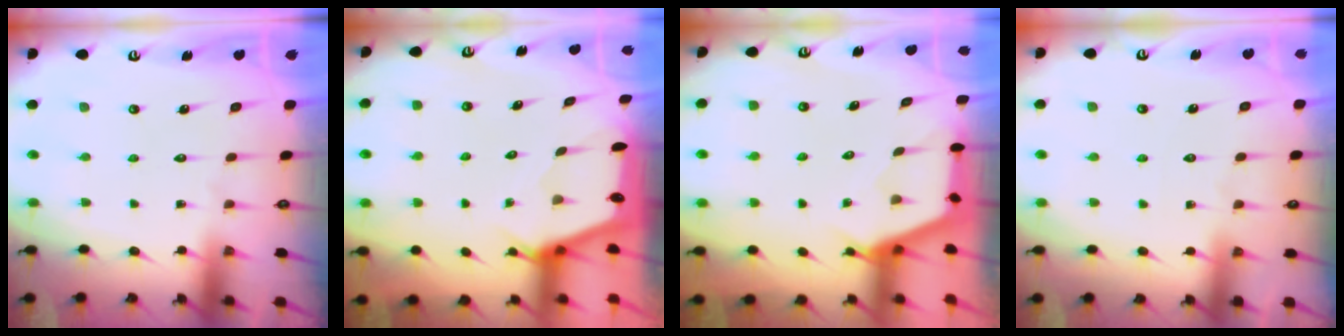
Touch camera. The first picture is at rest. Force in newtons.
{"total": 2.4, "press": 2.4, "slide": 0.3}
{"total": 2.8, "press": 2.7, "slide": 0.4}
{"total": 1.8, "press": 1.8, "slide": 0.3}